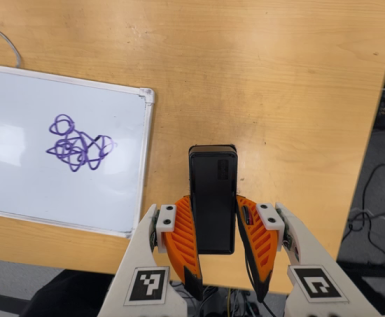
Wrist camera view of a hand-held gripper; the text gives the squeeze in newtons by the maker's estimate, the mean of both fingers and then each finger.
{"total": 5.0, "left": 3.7, "right": 6.3}